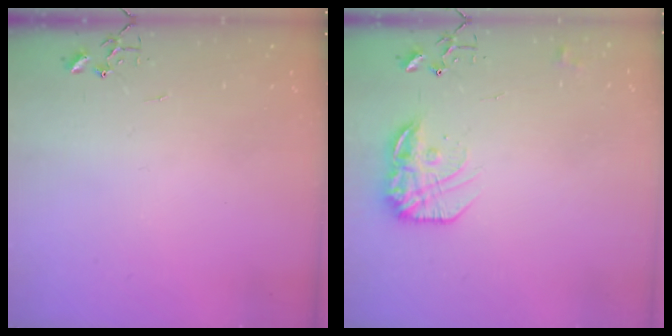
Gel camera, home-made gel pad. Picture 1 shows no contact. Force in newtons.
{"total": 15.5, "press": 15.5, "slide": 1.0}